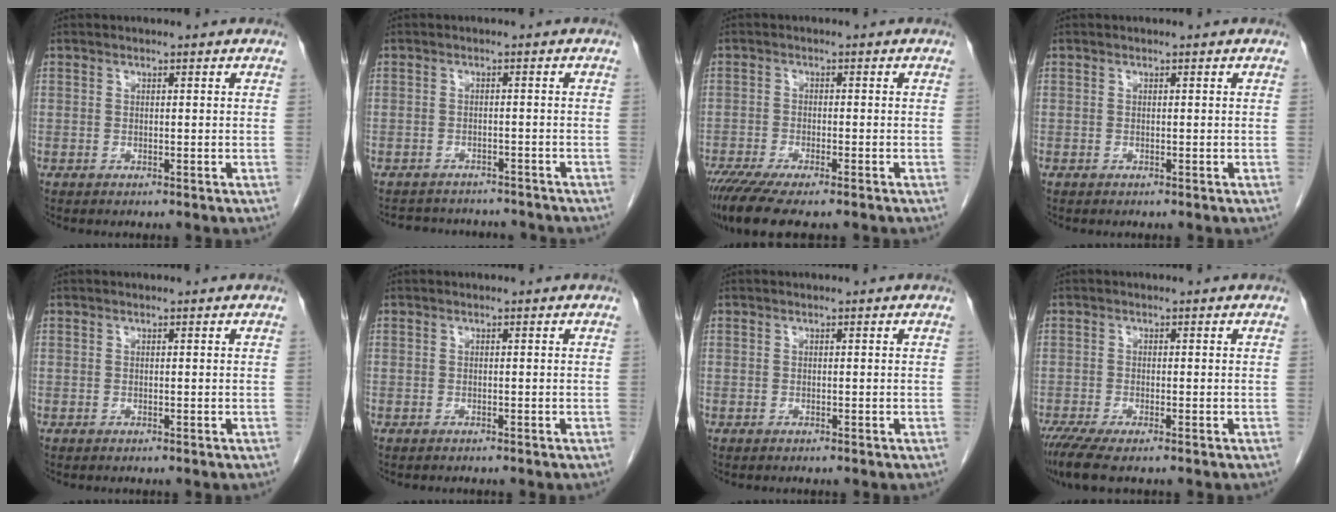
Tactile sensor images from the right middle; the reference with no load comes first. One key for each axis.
{"total": 9.4, "fx": -8.7, "fy": 2.8, "fz": 2.1, "tx": -0.037, "ty": 0.011, "tz": -0.105}
{"total": 9.9, "fx": -7.7, "fy": 1.6, "fz": 6.0, "tx": -0.094, "ty": -0.018, "tz": -0.124}
{"total": 0.0}
{"total": 0.0}
{"total": 0.6, "fx": -0.5, "fy": 0.1, "fz": 0.2, "tx": -0.005, "ty": -0.001, "tz": -0.008}
{"total": 0.0}
{"total": 5.0, "fx": -3.5, "fy": 0.7, "fz": 3.5, "tx": -0.064, "ty": -0.014, "tz": -0.063}